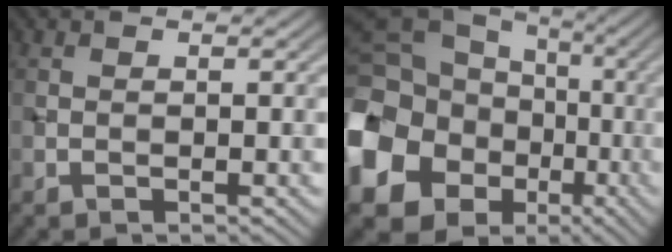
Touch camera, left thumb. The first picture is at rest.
{"total": 20.6, "force": [-5.1, 17.5, 9.7], "torque": [-0.253, -0.039, -0.109]}